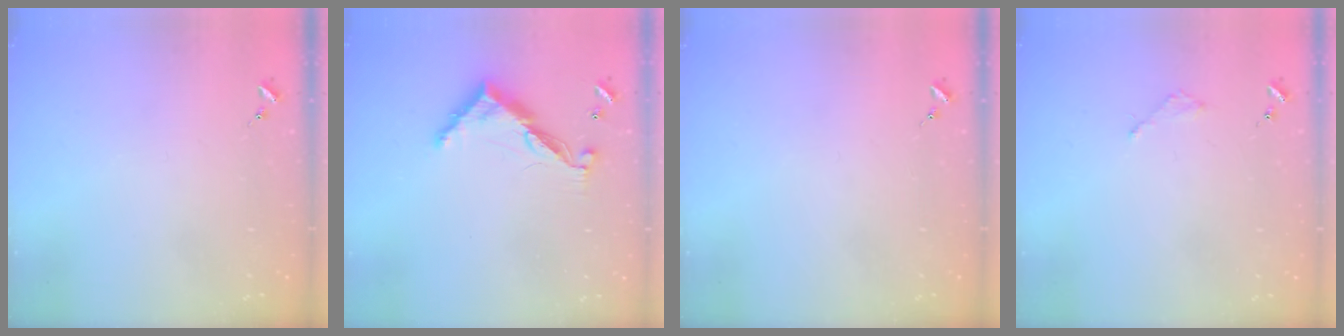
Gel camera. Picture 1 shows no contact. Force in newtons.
{"total": 9.9, "press": 9.9, "slide": 0.2}
{"total": 0.0}
{"total": 2.0, "press": 2.0, "slide": 0.3}